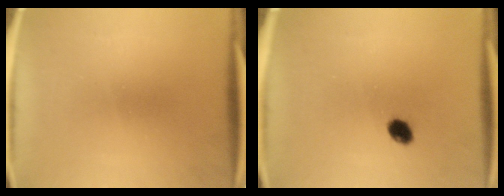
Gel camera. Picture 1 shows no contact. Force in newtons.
{"total": 3.1}